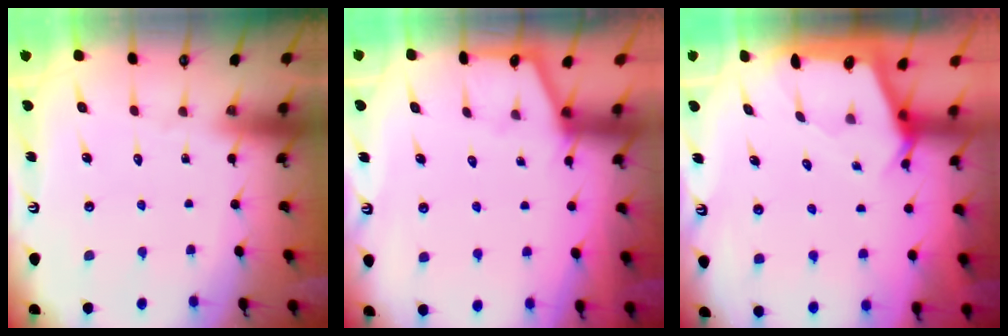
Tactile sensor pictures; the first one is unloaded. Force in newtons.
{"total": 1.6, "press": 1.6, "slide": 0.2}
{"total": 2.5, "press": 2.5, "slide": 0.2}